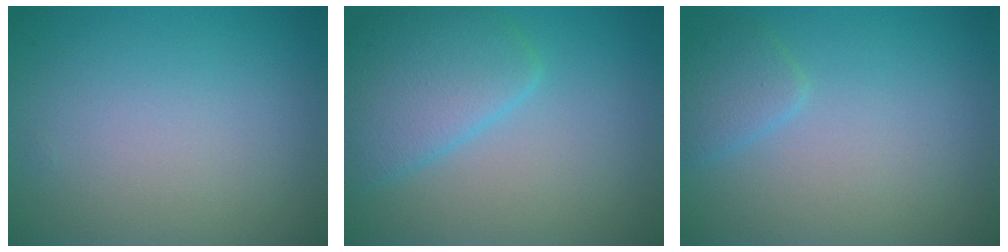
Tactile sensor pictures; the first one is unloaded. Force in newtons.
{"total": 4.7, "press": 4.7, "slide": 0.3}
{"total": 1.7, "press": 1.7, "slide": 0.1}